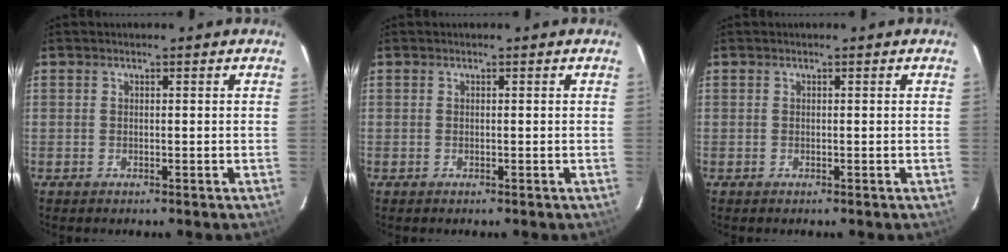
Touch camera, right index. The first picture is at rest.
{"total": 0.0}
{"total": 0.0}